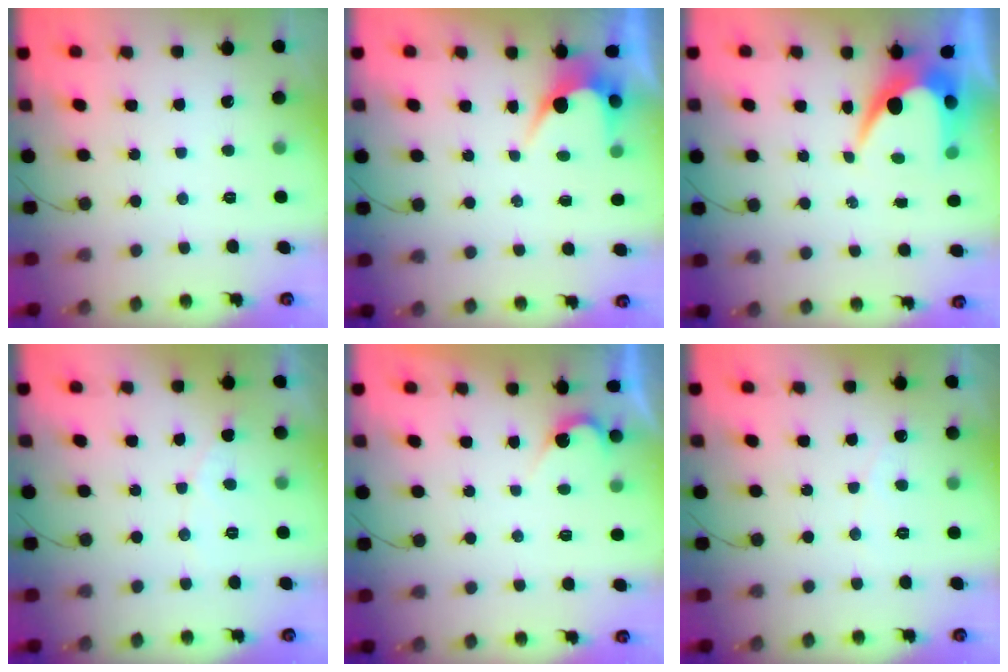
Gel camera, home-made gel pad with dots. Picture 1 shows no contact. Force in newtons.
{"total": 3.7, "press": 3.7, "slide": 0.2}
{"total": 7.2, "press": 7.1, "slide": 0.5}
{"total": 3.0, "press": 3.0, "slide": 0.2}
{"total": 3.0, "press": 3.0, "slide": 0.3}
{"total": 2.5, "press": 2.5, "slide": 0.2}